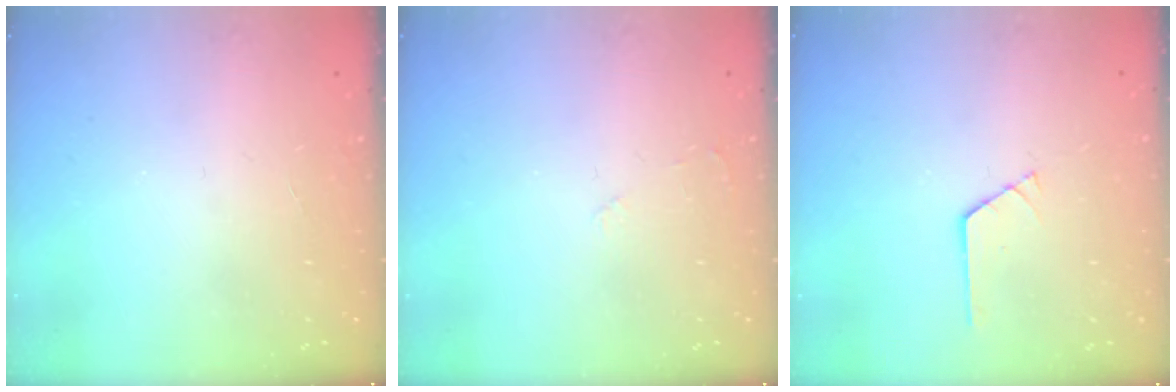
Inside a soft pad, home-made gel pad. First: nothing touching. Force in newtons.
{"total": 2.5, "press": 2.5, "slide": 0.4}
{"total": 0.9, "press": 0.9, "slide": 0.1}